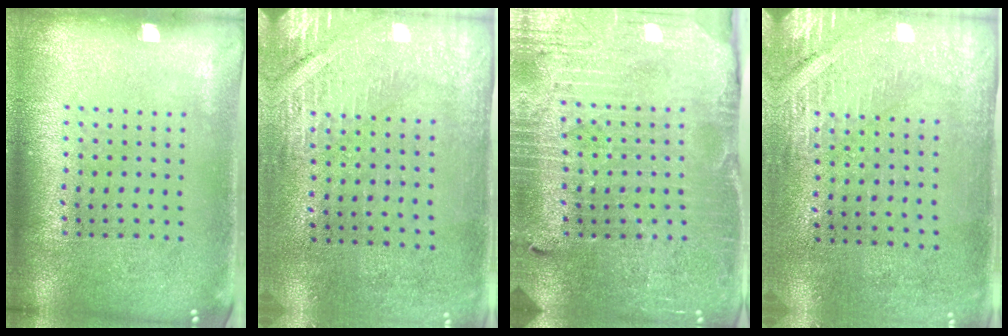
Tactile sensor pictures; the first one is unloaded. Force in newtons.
{"total": 2.9, "press": 2.5, "slide": 1.4}
{"total": 3.5, "press": 3.4, "slide": 0.6}
{"total": 2.9, "press": 2.5, "slide": 1.4}